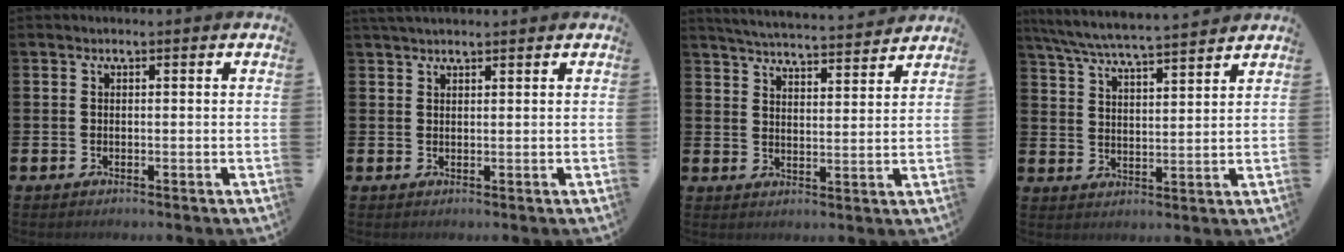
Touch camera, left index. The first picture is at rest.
{"total": 1.9, "force": [1.8, 0.3, 0.5], "torque": [-0.001, -0.003, 0.031]}
{"total": 5.2, "force": [5.2, 0.1, 0.6], "torque": [-0.032, -0.038, 0.090]}
{"total": 6.5, "force": [6.2, 0.1, 1.8], "torque": [-0.059, -0.038, 0.109]}